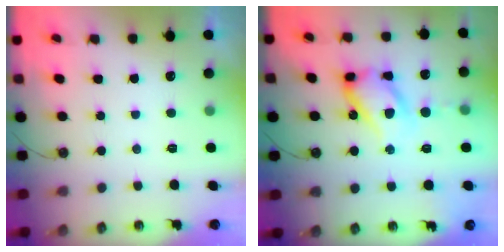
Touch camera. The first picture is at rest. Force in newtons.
{"total": 17.3, "press": 17.2, "slide": 1.7}